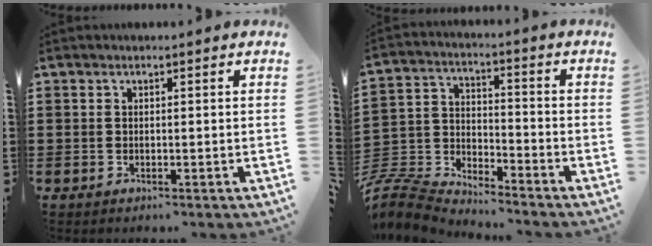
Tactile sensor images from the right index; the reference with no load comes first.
{"total": 6.8, "force": [-6.7, 1.2, 0.7], "torque": [-0.040, -0.001, -0.144]}